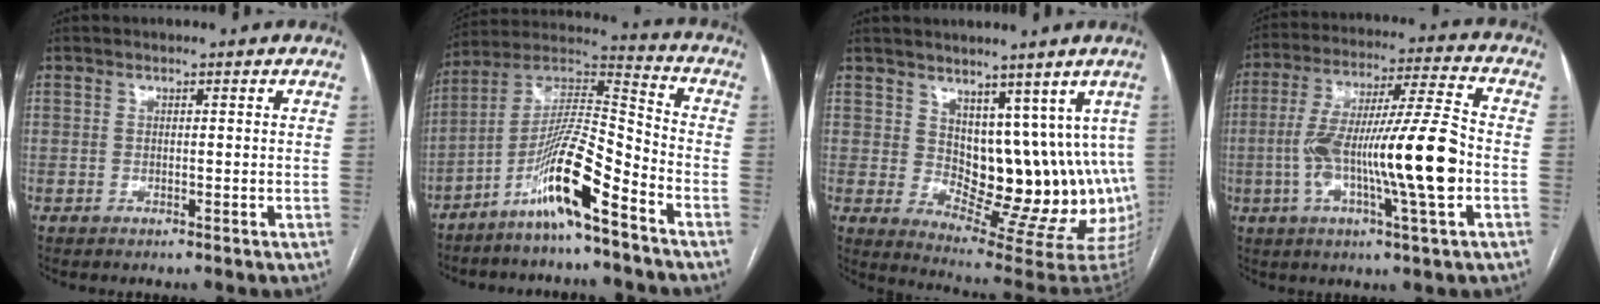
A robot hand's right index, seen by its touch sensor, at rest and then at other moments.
{"total": 13.0, "force": [-8.1, 0.5, 10.2], "torque": [-0.197, 0.007, -0.156]}
{"total": 13.3, "force": [5.4, 8.1, 9.1], "torque": [-0.096, -0.008, 0.099]}
{"total": 17.5, "force": [-3.2, 0.7, 17.2], "torque": [-0.306, 0.004, -0.057]}